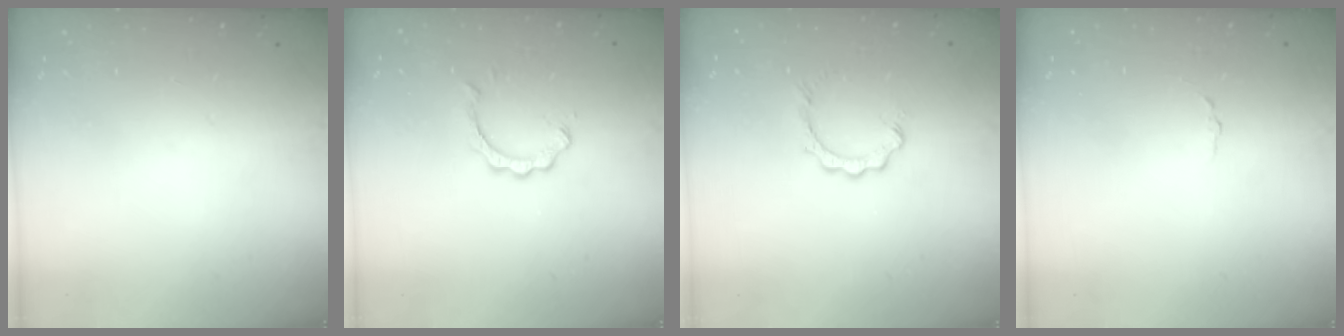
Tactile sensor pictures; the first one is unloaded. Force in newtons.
{"total": 2.7, "press": 2.6, "slide": 0.3}
{"total": 2.9, "press": 2.9, "slide": 0.3}
{"total": 1.6, "press": 1.6, "slide": 0.1}